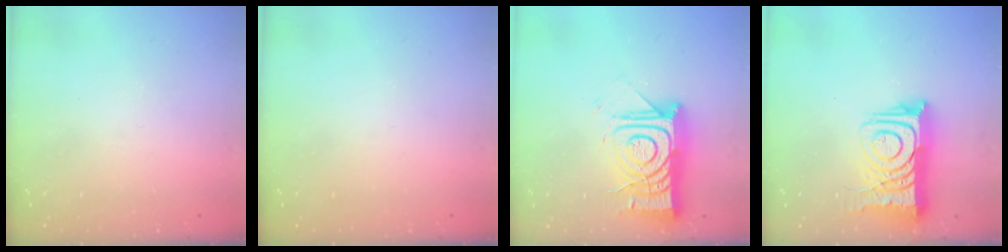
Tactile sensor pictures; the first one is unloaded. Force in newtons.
{"total": 0.0}
{"total": 16.3, "press": 16.3, "slide": 1.5}
{"total": 16.4, "press": 16.3, "slide": 1.6}